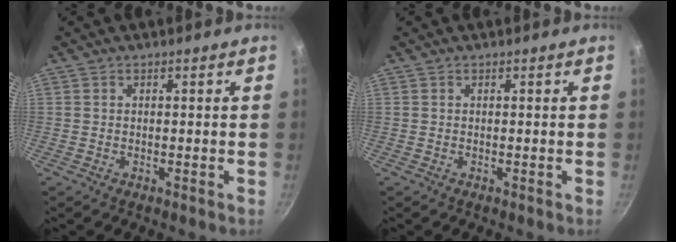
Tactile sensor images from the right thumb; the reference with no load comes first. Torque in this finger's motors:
{"motor_torque": [0.00, 0.00, 0.08, 0.09, 0.00]}